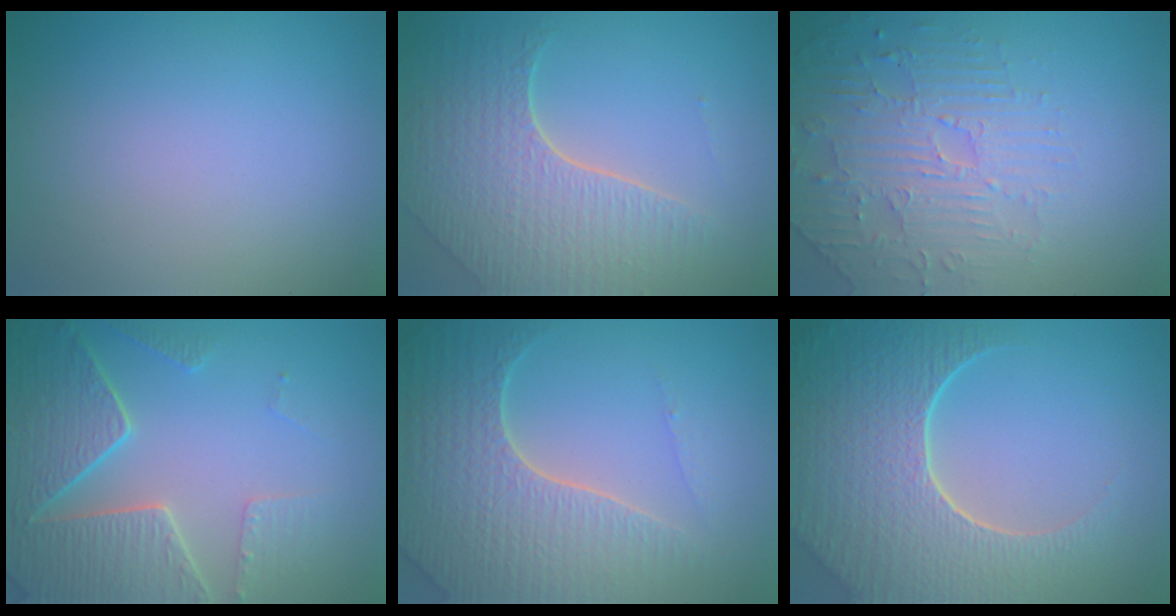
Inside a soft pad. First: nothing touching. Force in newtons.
{"total": 7.2, "press": 5.2, "slide": 5.0}
{"total": 4.4, "press": 4.0, "slide": 1.7}
{"total": 7.0, "press": 5.6, "slide": 4.2}
{"total": 7.0, "press": 6.8, "slide": 1.7}
{"total": 8.9, "press": 6.1, "slide": 6.5}